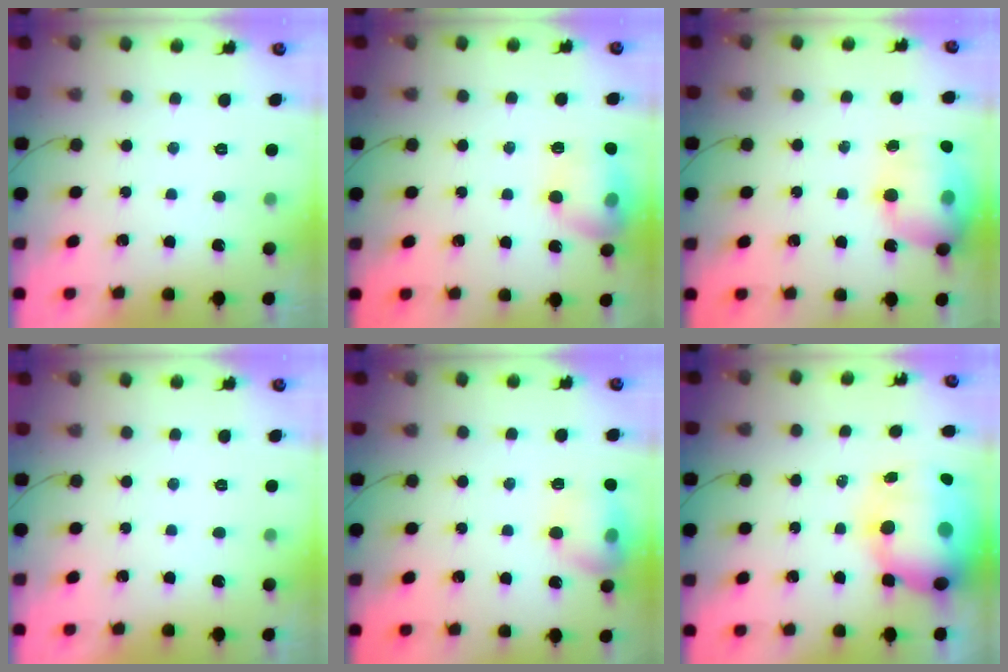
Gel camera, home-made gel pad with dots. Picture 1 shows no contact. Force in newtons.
{"total": 13.7, "press": 13.7, "slide": 1.2}
{"total": 17.8, "press": 17.5, "slide": 3.0}
{"total": 0.0}
{"total": 12.8, "press": 12.7, "slide": 1.7}
{"total": 17.7, "press": 16.3, "slide": 6.9}